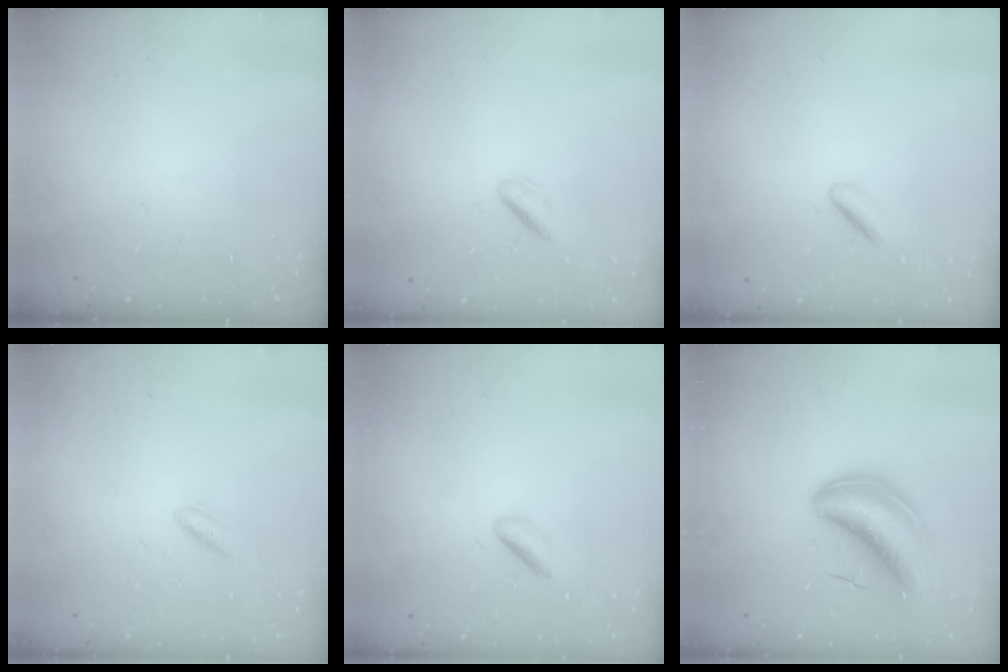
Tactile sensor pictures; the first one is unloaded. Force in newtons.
{"total": 1.2, "press": 0.8, "slide": 0.8}
{"total": 2.0, "press": 1.9, "slide": 0.6}
{"total": 3.4, "press": 3.2, "slide": 1.1}
{"total": 2.7, "press": 2.4, "slide": 1.1}
{"total": 8.0, "press": 7.6, "slide": 2.5}